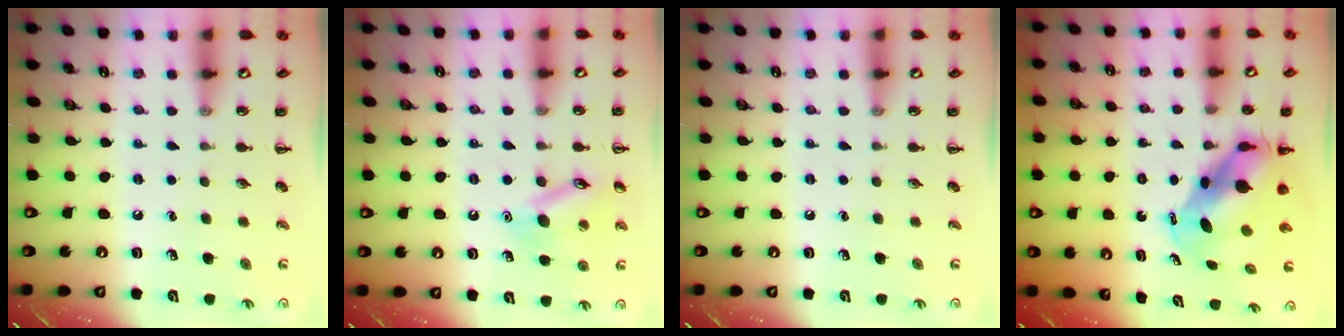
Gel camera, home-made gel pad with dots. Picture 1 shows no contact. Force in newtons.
{"total": 11.8, "press": 11.8, "slide": 1.1}
{"total": 0.0}
{"total": 7.3, "press": 7.0, "slide": 2.1}